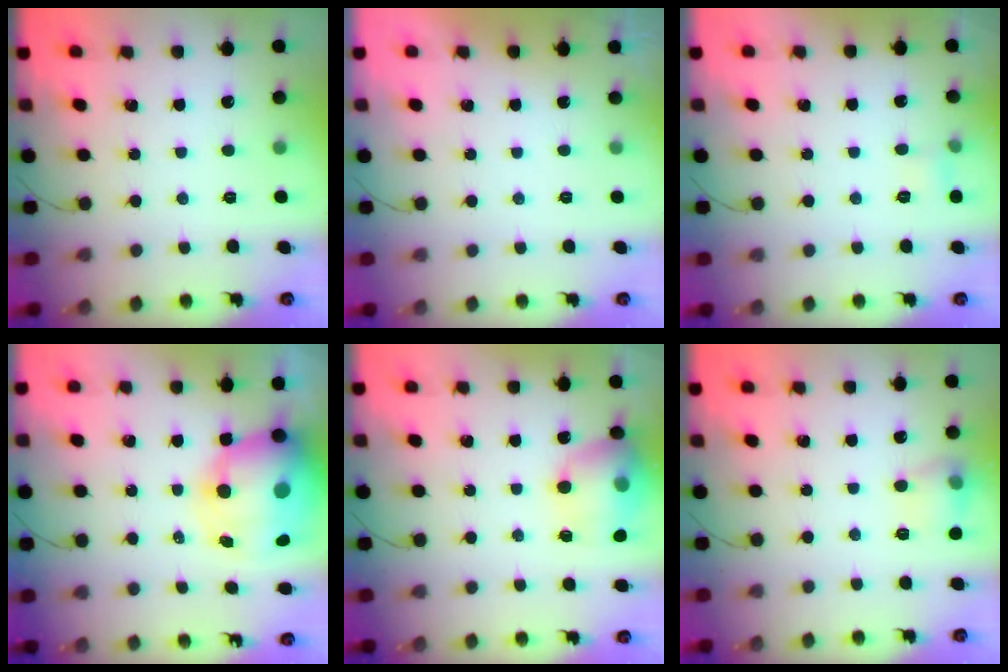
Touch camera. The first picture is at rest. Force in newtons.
{"total": 0.0}
{"total": 3.7, "press": 3.5, "slide": 1.2}
{"total": 18.4, "press": 17.9, "slide": 4.4}
{"total": 16.2, "press": 16.1, "slide": 2.0}
{"total": 9.4, "press": 9.4, "slide": 0.6}